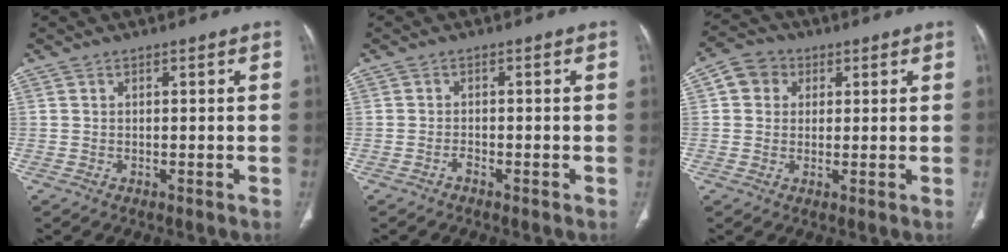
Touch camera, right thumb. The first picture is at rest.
{"total": 0.8, "force": [-0.7, 0.2, 0.3], "torque": [-0.008, 0.007, -0.015]}
{"total": 5.5, "force": [1.5, 4.9, 2.1], "torque": [-0.017, 0.006, 0.018]}